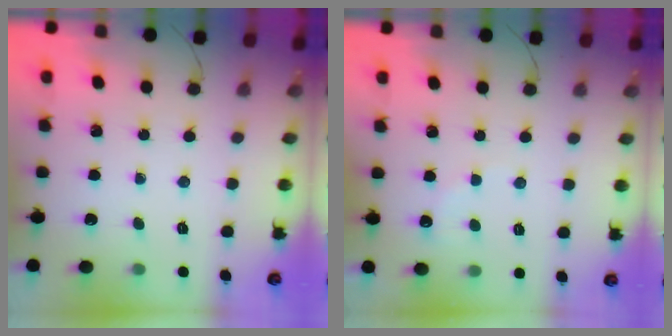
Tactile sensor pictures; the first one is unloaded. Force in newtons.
{"total": 3.4, "press": 3.3, "slide": 1.0}